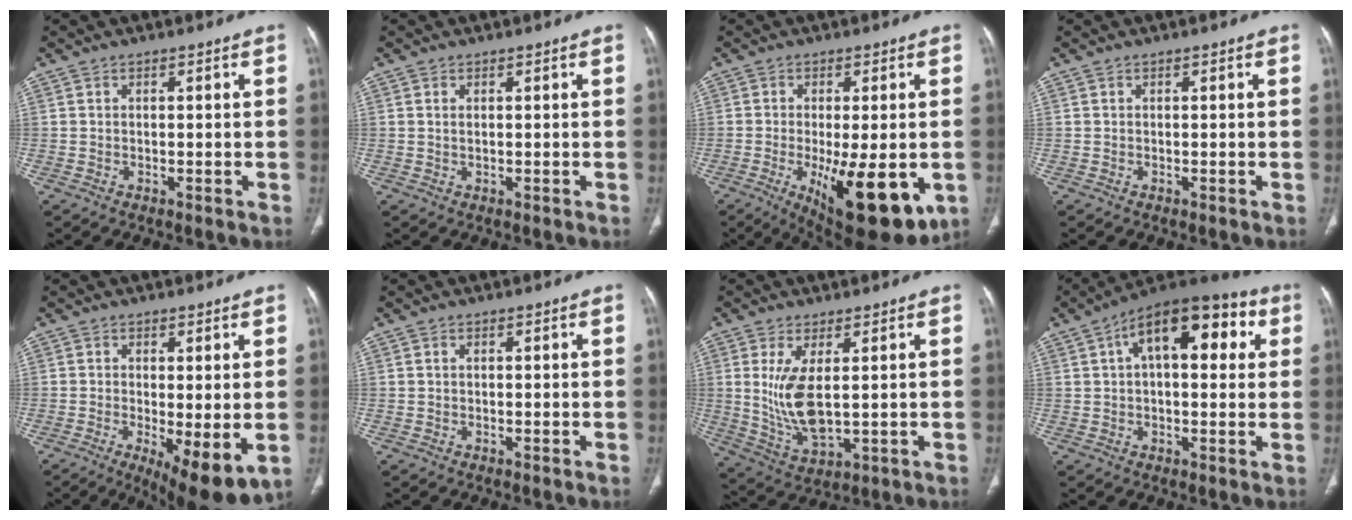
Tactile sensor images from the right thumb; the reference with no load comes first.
{"total": 0.8, "force": [0.3, 0.3, 0.6], "torque": [-0.016, 0.002, 0.009]}
{"total": 16.9, "force": [-5.0, 6.2, 14.9], "torque": [-0.189, -0.021, -0.053]}
{"total": 0.0}
{"total": 10.3, "force": [-2.5, 3.3, 9.4], "torque": [-0.143, -0.027, -0.032]}
{"total": 0.0}
{"total": 10.1, "force": [1.5, 4.2, 9.0], "torque": [-0.185, -0.023, 0.046]}
{"total": 17.9, "force": [5.5, 8.6, 14.7], "torque": [-0.184, 0.030, 0.073]}